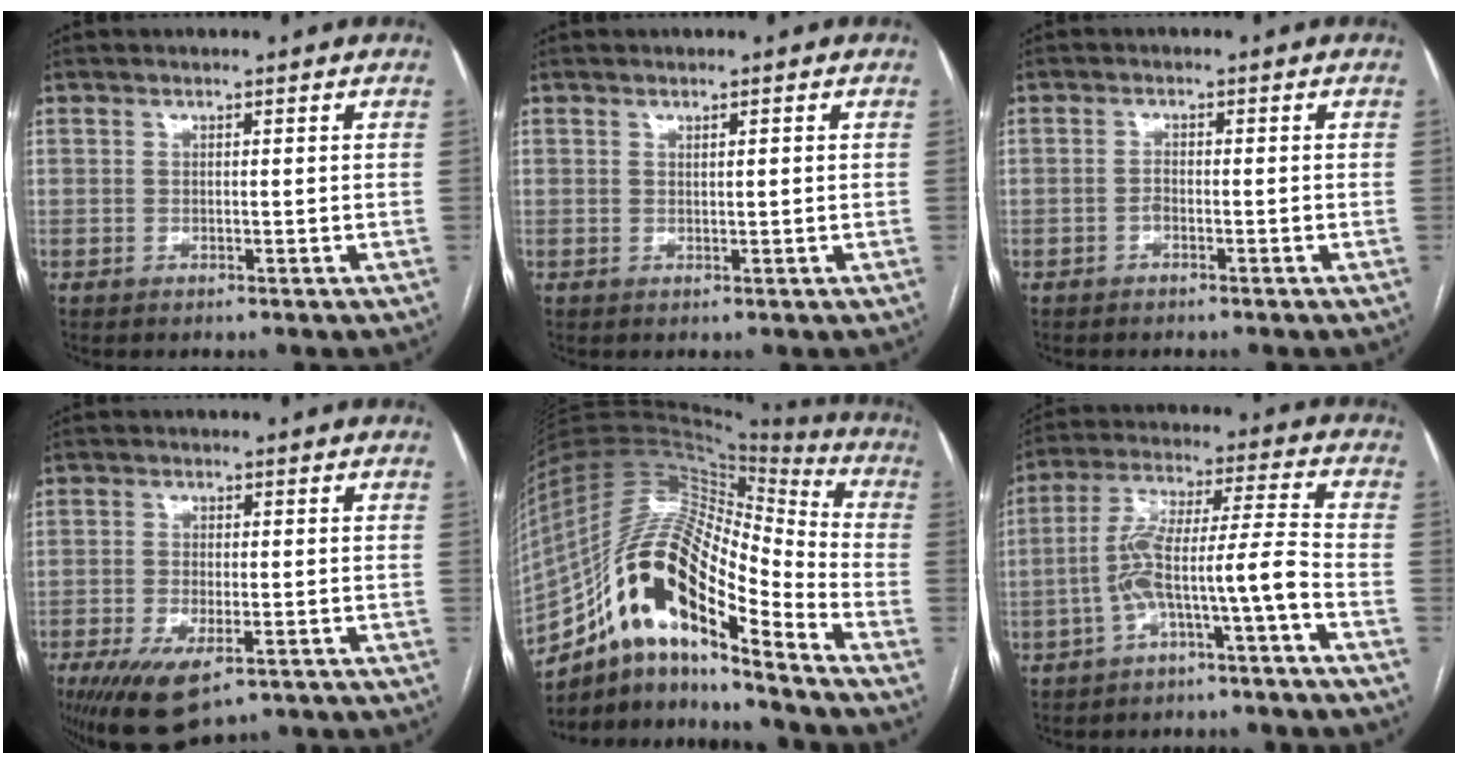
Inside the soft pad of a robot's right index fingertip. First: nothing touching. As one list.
[{"total": 0.8, "force": [0.3, 0.1, 0.8], "torque": [-0.015, 0.000, 0.006]}, {"total": 1.1, "force": [-0.6, 0.4, 0.8], "torque": [-0.014, 0.002, -0.011]}, {"total": 9.3, "force": [-5.3, 3.5, 6.8], "torque": [-0.119, -0.020, -0.083]}, {"total": 22.4, "force": [-11.9, 6.0, 18.0], "torque": [-0.345, 0.017, -0.205]}, {"total": 9.5, "force": [-4.0, 0.0, 8.6], "torque": [-0.157, 0.038, -0.068]}]